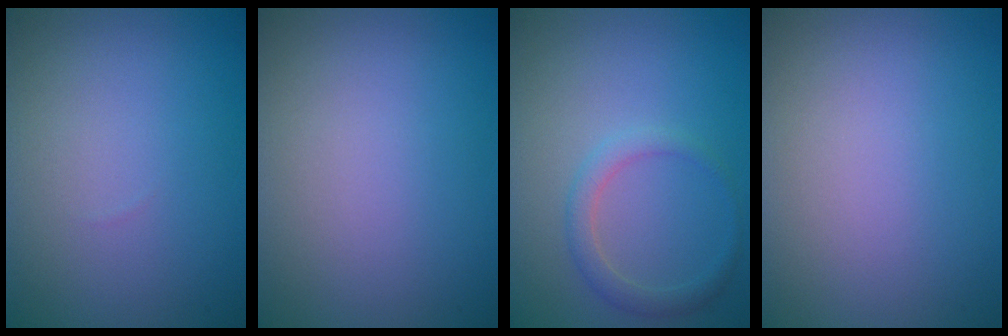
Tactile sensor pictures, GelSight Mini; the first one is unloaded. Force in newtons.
{"total": 0.0}
{"total": 1.9, "press": 1.9, "slide": 0.1}
{"total": 0.0}